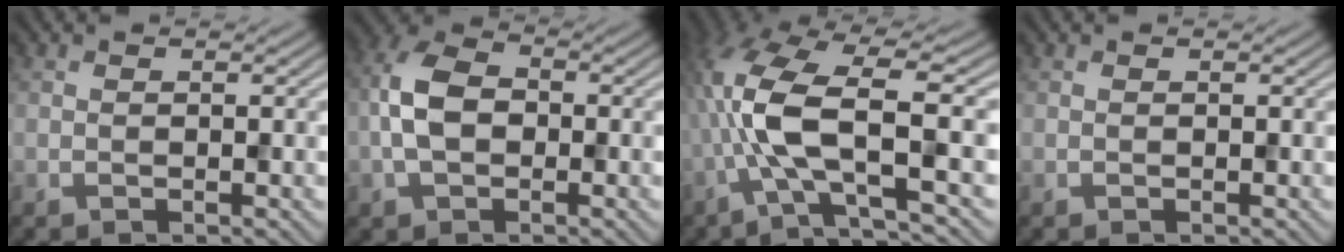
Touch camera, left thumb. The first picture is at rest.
{"total": 6.4, "force": [-0.7, 4.1, 4.8], "torque": [-0.111, 0.011, -0.025]}
{"total": 11.0, "force": [-1.2, 3.4, 10.4], "torque": [-0.233, 0.009, -0.031]}
{"total": 0.0}